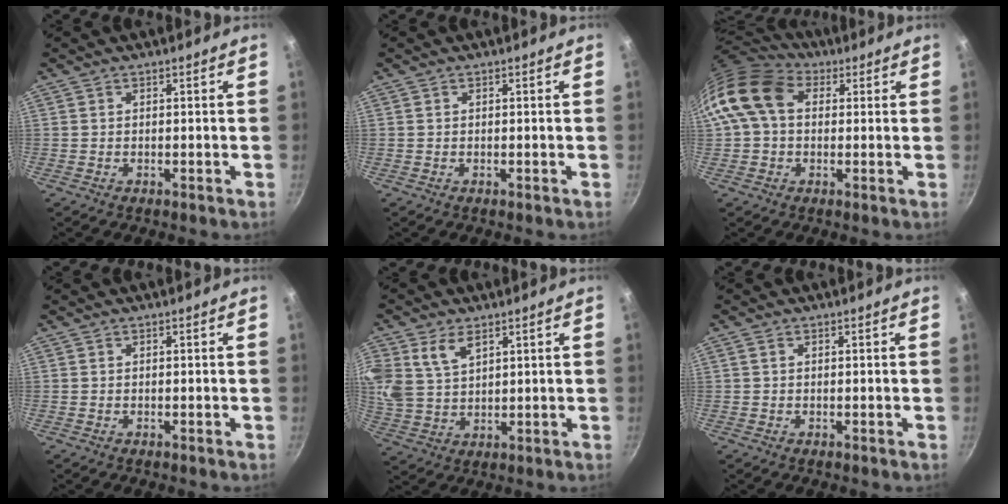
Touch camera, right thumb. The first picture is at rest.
{"total": 0.0}
{"total": 13.7, "force": [2.9, 10.0, 8.9], "torque": [-0.154, 0.025, 0.035]}
{"total": 0.0}
{"total": 10.3, "force": [4.9, 6.7, 6.2], "torque": [-0.127, -0.011, 0.105]}
{"total": 0.6, "force": [0.2, 0.4, 0.4], "torque": [-0.009, 0.003, 0.004]}